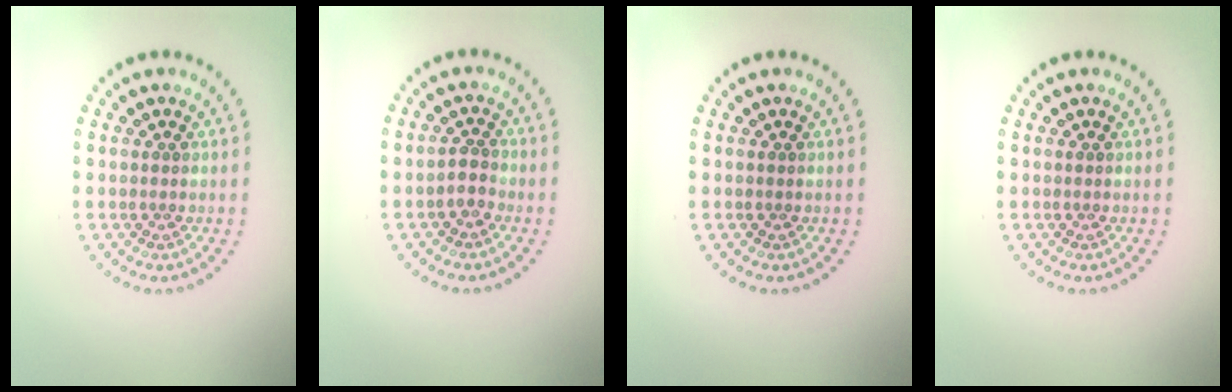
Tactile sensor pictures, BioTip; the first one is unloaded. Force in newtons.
{"total": 1.4, "press": 1.1, "slide": 0.8}
{"total": 0.0}
{"total": 0.0}